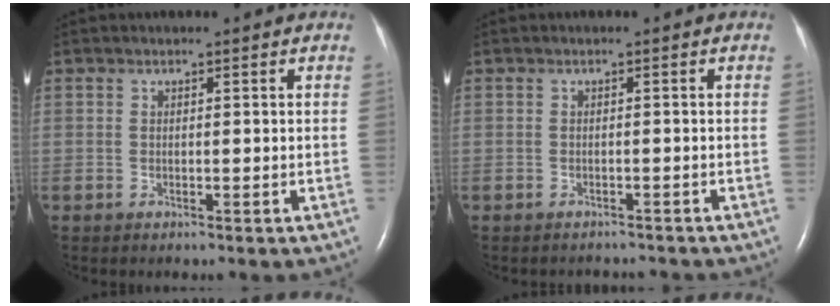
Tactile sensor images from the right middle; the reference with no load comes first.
{"total": 2.7, "force": [-2.6, 0.6, 0.0], "torque": [0.002, -0.004, -0.032]}